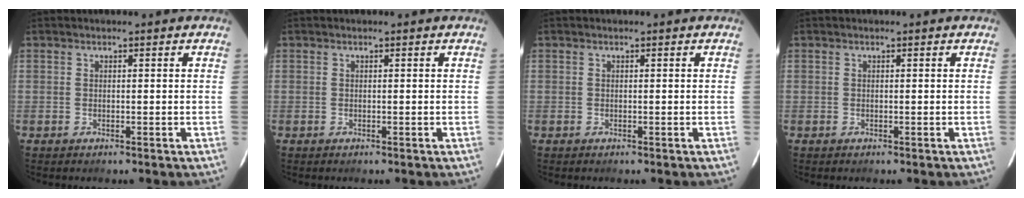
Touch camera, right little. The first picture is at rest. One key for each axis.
{"total": 0.0}
{"total": 0.0}
{"total": 0.0}